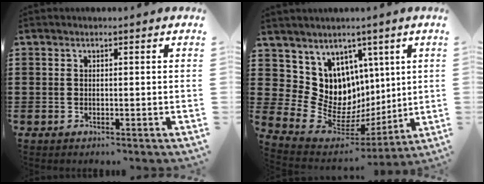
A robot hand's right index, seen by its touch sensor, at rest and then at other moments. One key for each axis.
{"total": 9.1, "fx": 1.6, "fy": 8.9, "fz": 1.3, "tx": -0.084, "ty": -0.050, "tz": 0.039}